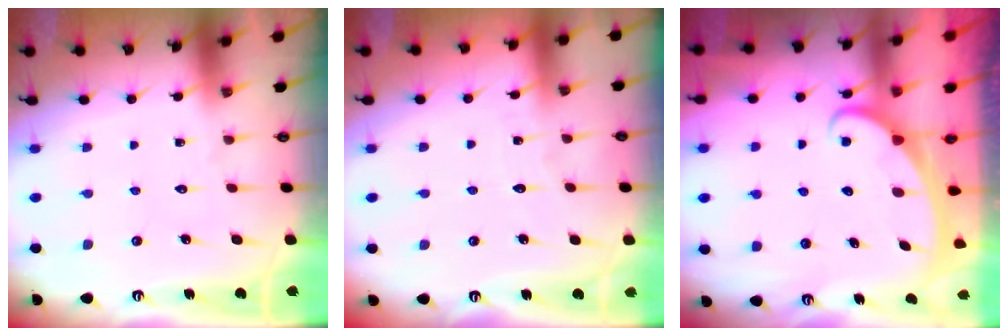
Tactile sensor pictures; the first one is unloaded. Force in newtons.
{"total": 2.6, "press": 2.6, "slide": 0.3}
{"total": 2.6, "press": 2.6, "slide": 0.3}